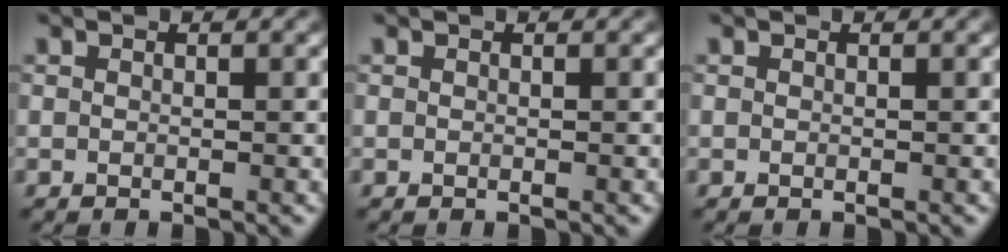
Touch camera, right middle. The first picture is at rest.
{"total": 0.0}
{"total": 0.0}